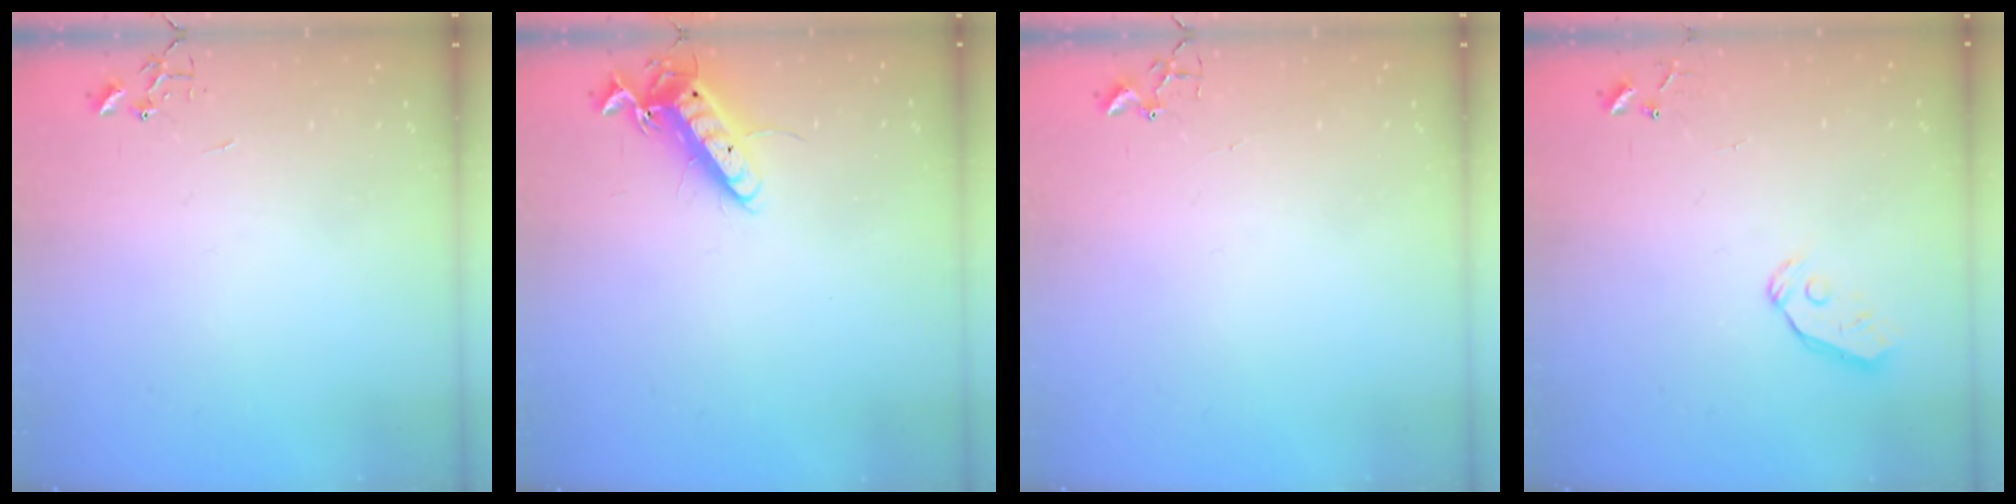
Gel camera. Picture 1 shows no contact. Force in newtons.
{"total": 12.5, "press": 12.5, "slide": 1.1}
{"total": 1.8, "press": 1.8, "slide": 0.2}
{"total": 5.3, "press": 5.3, "slide": 0.4}